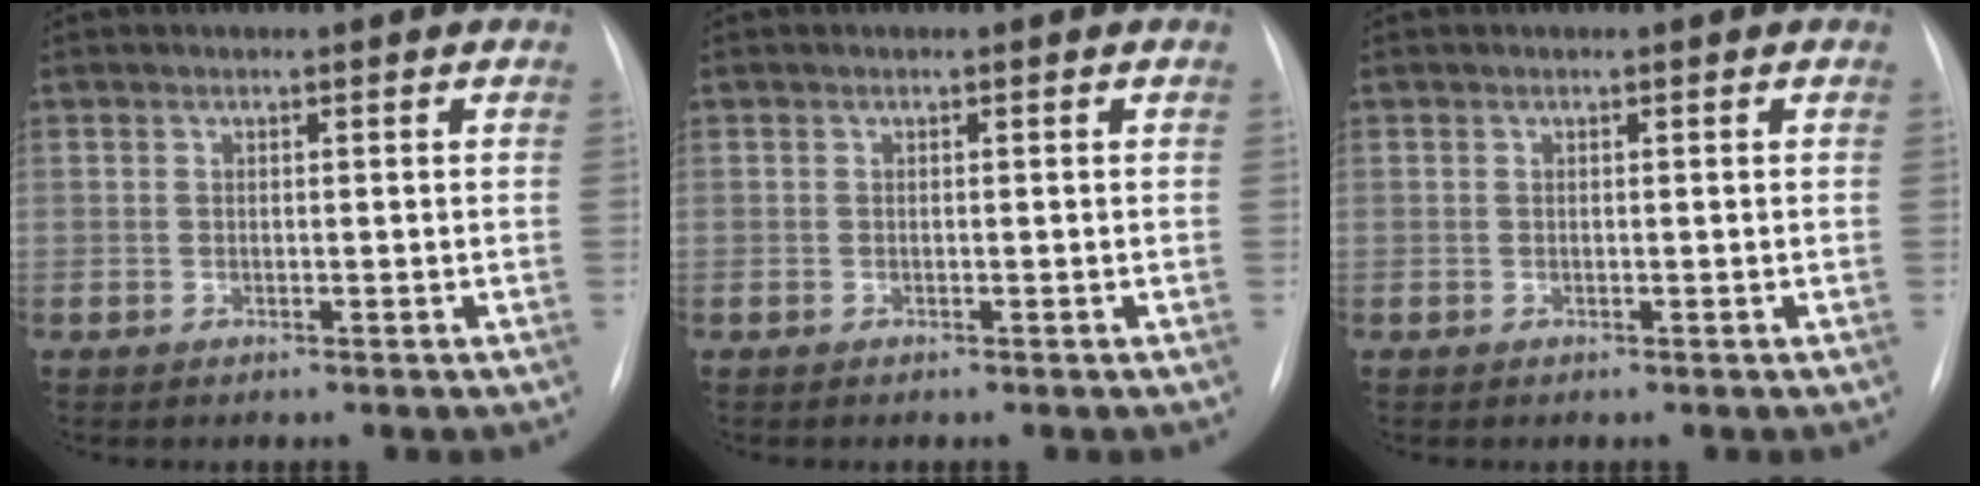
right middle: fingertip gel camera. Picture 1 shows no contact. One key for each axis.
{"total": 0.0}
{"total": 0.0}